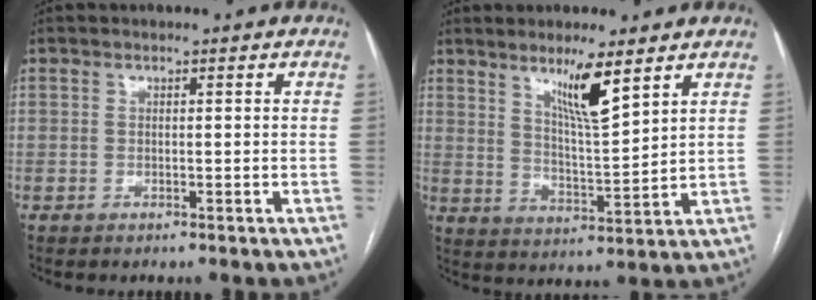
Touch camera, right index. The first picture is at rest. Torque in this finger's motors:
{"motor_torque": [0.29, 0.28, 0.26, 0.08]}